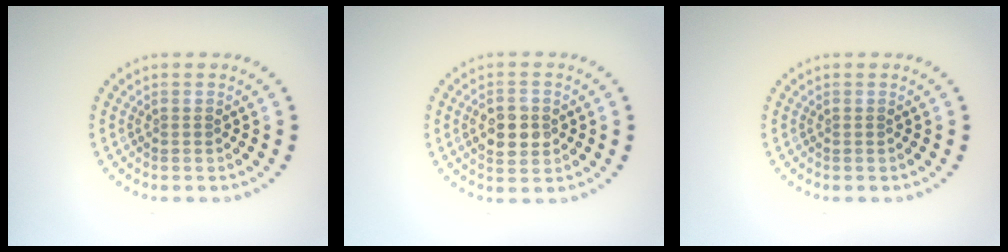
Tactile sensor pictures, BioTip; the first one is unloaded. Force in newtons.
{"total": 3.6, "press": 3.6, "slide": 0.1}
{"total": 0.0}